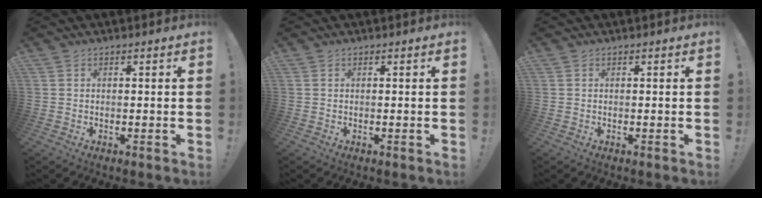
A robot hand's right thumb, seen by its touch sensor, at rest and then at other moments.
{"total": 0.0}
{"total": 0.0}